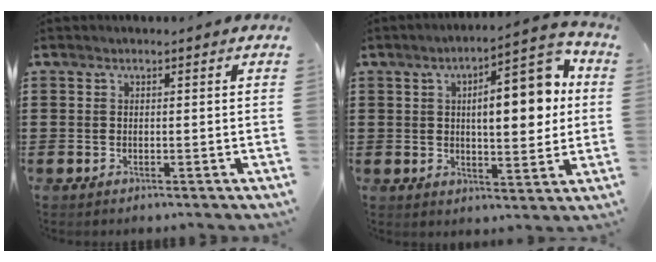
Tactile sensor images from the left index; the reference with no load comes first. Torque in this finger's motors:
{"motor_torque": [2.14, 0.00, 1.05, 0.21]}